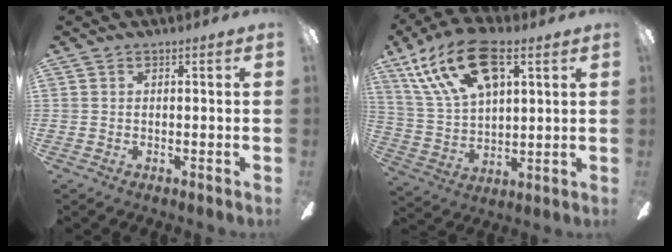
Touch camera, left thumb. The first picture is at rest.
{"total": 19.7, "force": [10.3, 10.2, 13.3], "torque": [-0.262, -0.031, 0.181]}